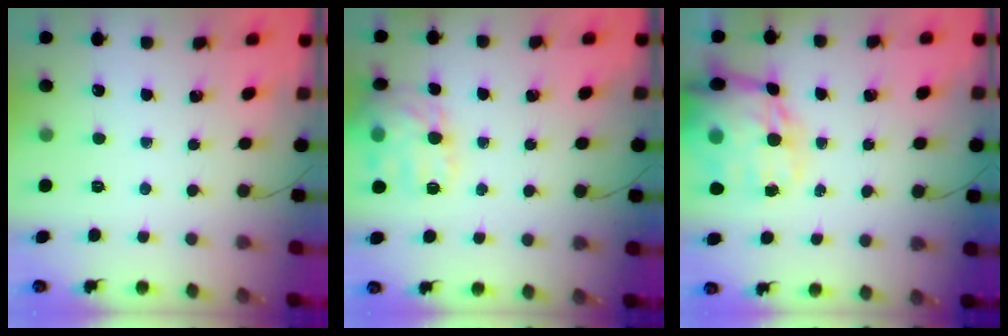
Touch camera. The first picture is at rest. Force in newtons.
{"total": 16.2, "press": 16.2, "slide": 1.0}
{"total": 21.5, "press": 20.9, "slide": 5.0}